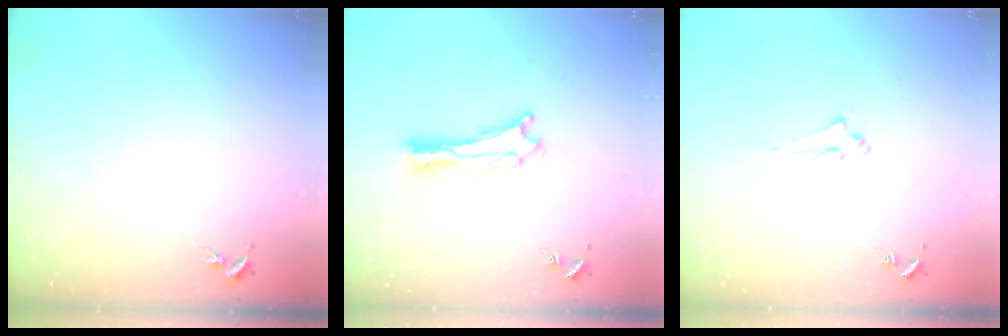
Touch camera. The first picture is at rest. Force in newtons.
{"total": 1.5, "press": 1.4, "slide": 0.2}
{"total": 2.0, "press": 2.0, "slide": 0.3}